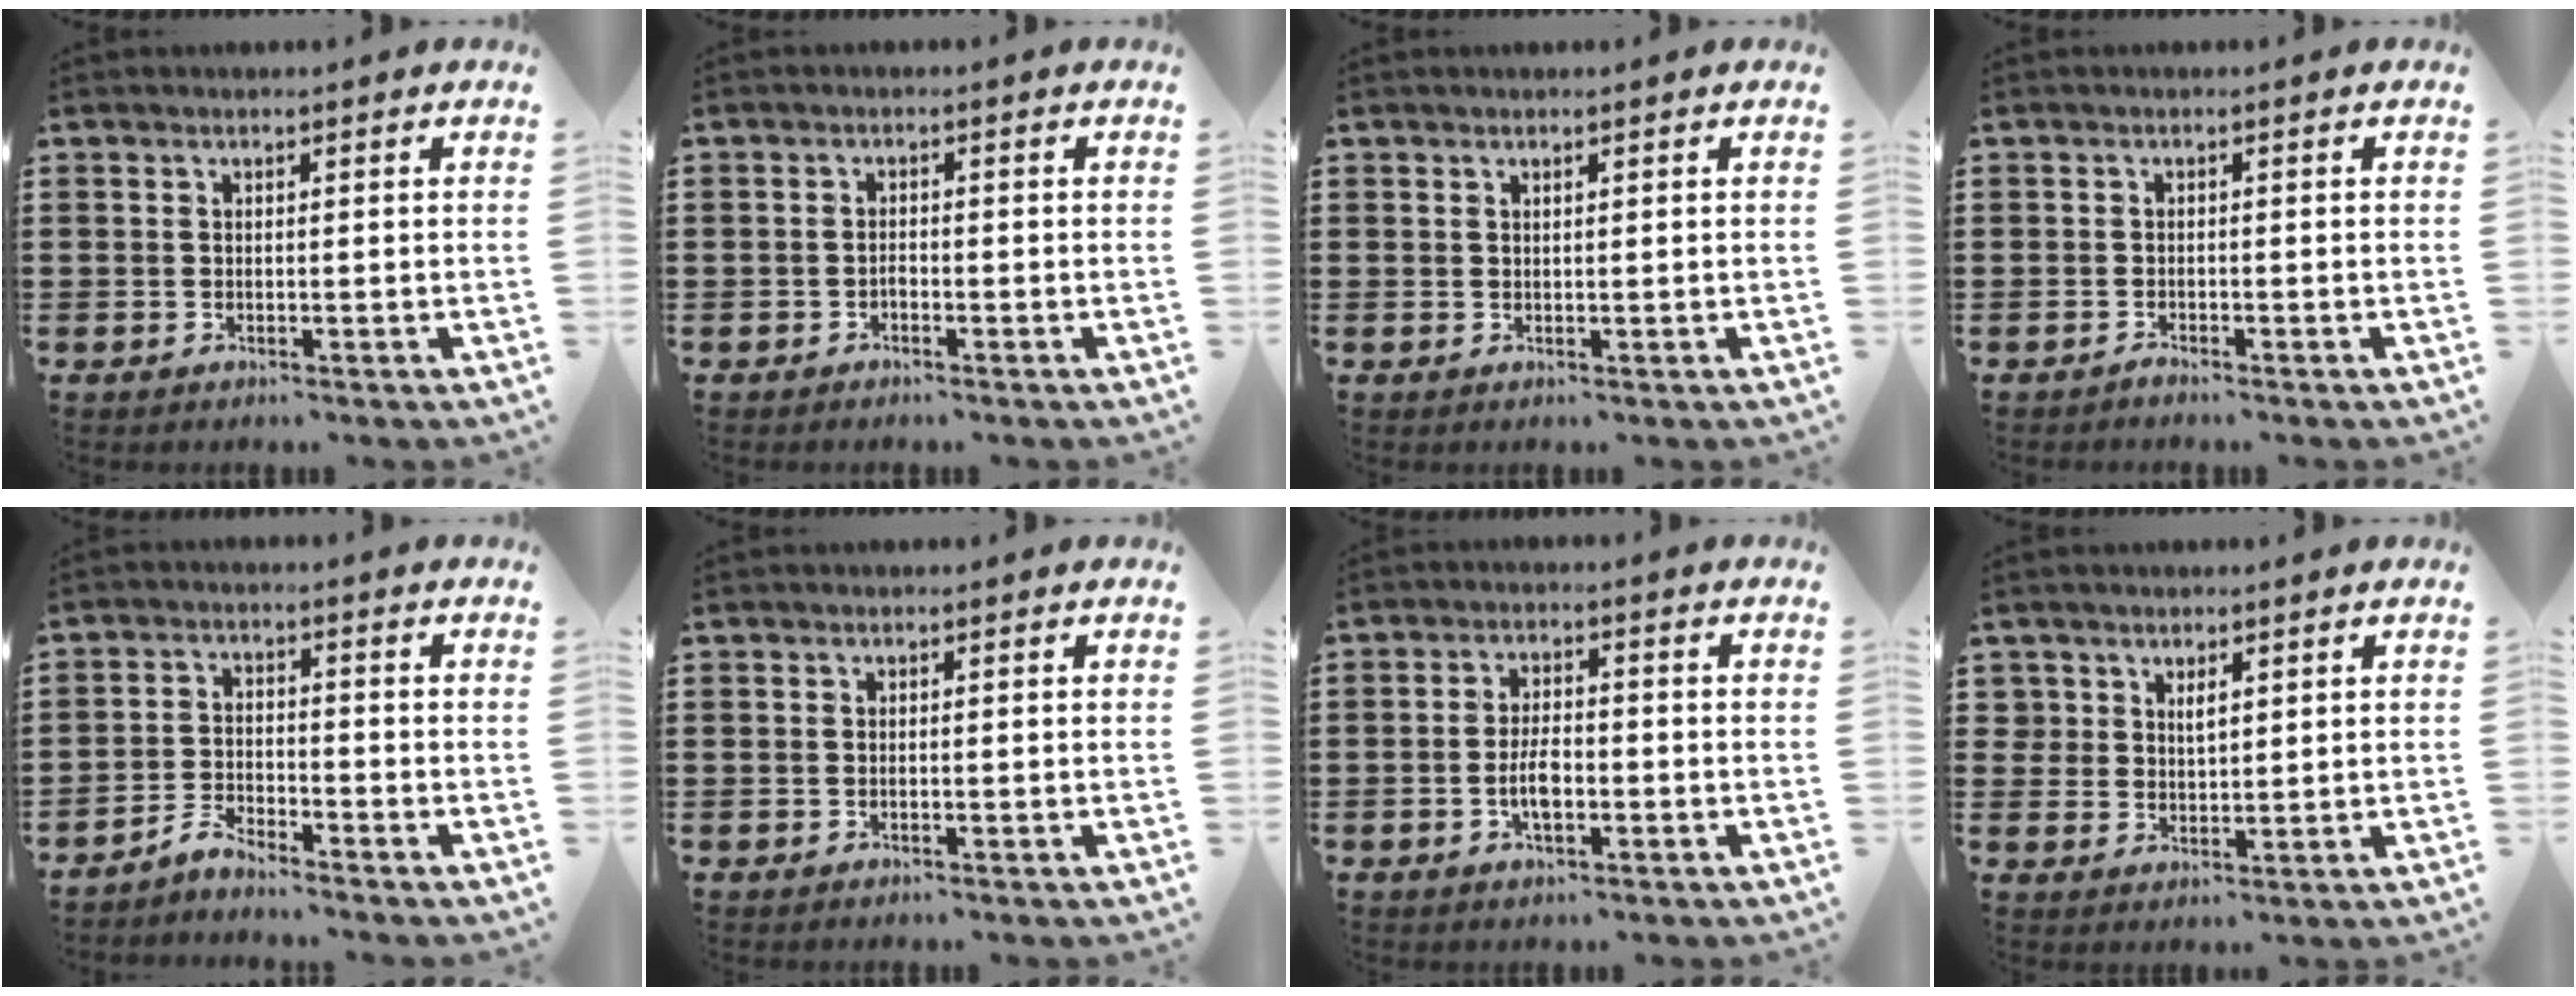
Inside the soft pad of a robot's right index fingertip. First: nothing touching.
{"total": 0.8, "force": [-0.6, 0.5, 0.4], "torque": [-0.010, 0.000, -0.011]}
{"total": 0.7, "force": [0.6, 0.3, 0.1], "torque": [-0.004, 0.001, 0.012]}
{"total": 0.8, "force": [-0.8, 0.1, 0.0], "torque": [-0.003, 0.001, -0.017]}
{"total": 3.3, "force": [-3.3, 0.1, 0.3], "torque": [-0.019, 0.001, -0.069]}
{"total": 0.0}
{"total": 4.6, "force": [-1.2, 2.0, 4.0], "torque": [-0.083, 0.003, -0.024]}
{"total": 2.6, "force": [1.7, 1.8, 0.9], "torque": [-0.018, 0.003, 0.031]}